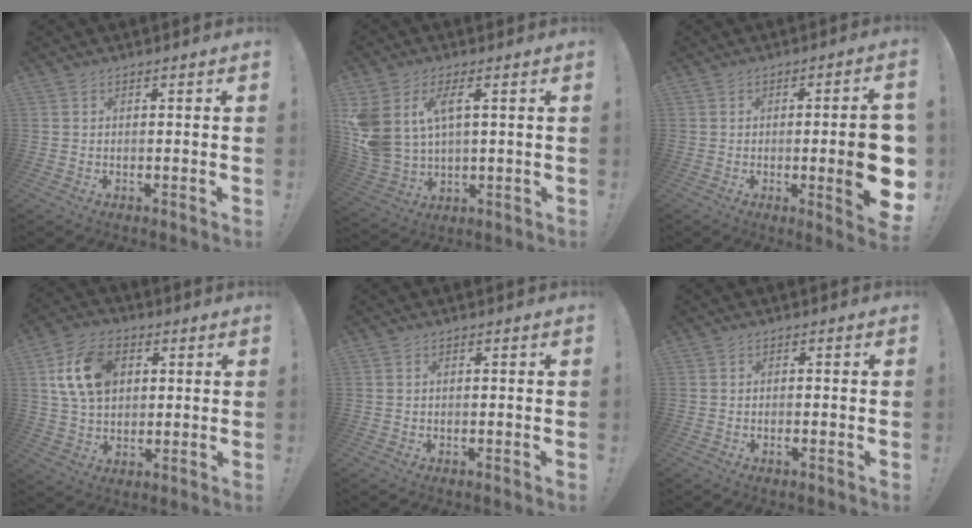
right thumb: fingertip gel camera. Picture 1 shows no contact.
{"total": 10.2, "force": [4.1, 5.8, 7.3], "torque": [-0.159, -0.017, 0.077]}
{"total": 13.0, "force": [-1.9, 2.1, 12.7], "torque": [-0.164, -0.006, -0.024]}
{"total": 14.7, "force": [4.2, 10.2, 9.7], "torque": [-0.163, 0.003, 0.082]}
{"total": 0.0}
{"total": 1.0, "force": [-0.7, -0.2, 0.8], "torque": [-0.023, 0.001, -0.011]}